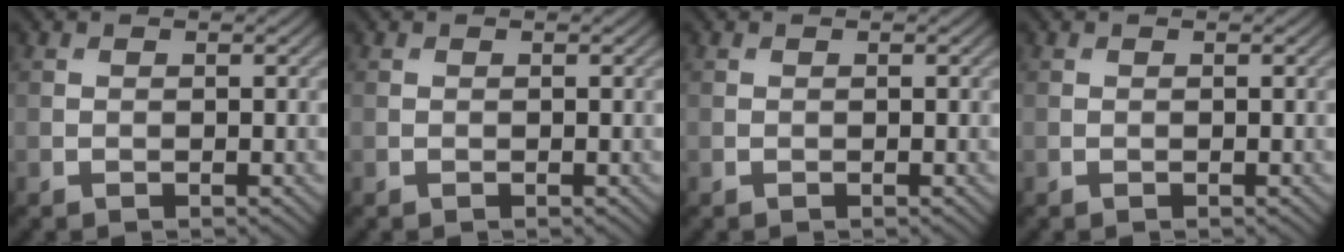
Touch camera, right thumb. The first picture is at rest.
{"total": 0.0}
{"total": 0.0}
{"total": 0.0}